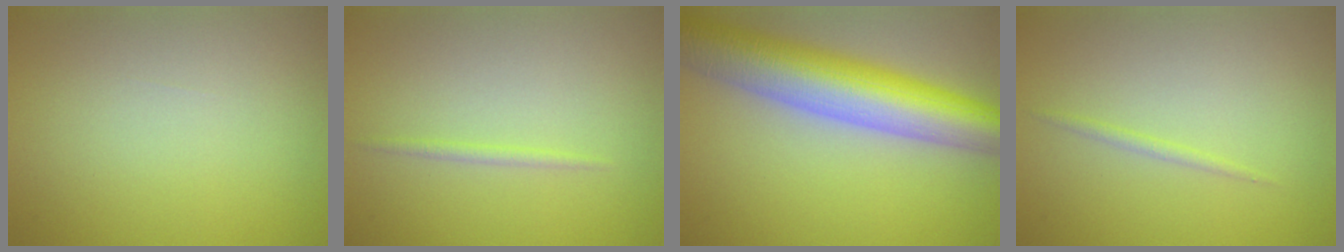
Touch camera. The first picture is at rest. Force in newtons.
{"total": 0.8, "press": 0.8, "slide": 0.0}
{"total": 10.3, "press": 10.3, "slide": 0.6}
{"total": 0.8, "press": 0.8, "slide": 0.1}